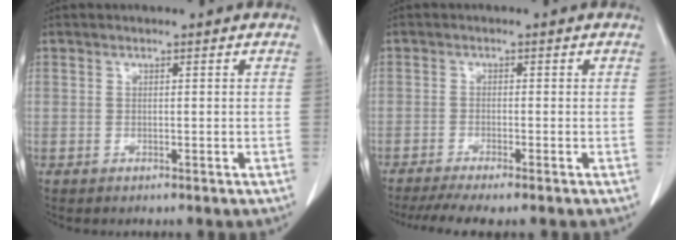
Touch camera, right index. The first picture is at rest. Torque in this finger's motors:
{"motor_torque": [0.64, -0.68, 0.32, 0.08]}